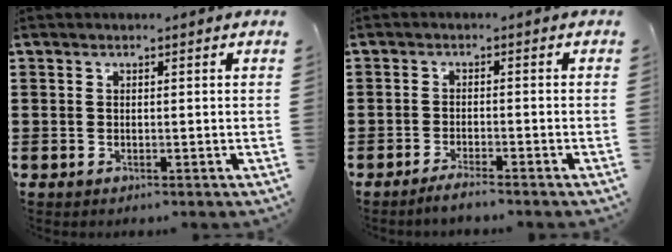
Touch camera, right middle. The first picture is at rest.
{"total": 1.9, "force": [-1.7, -0.1, 0.9], "torque": [-0.017, 0.001, -0.031]}